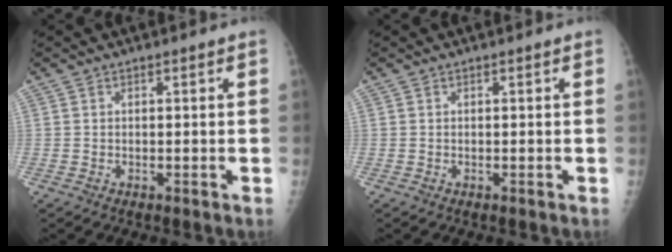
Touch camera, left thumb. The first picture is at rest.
{"total": 0.0}